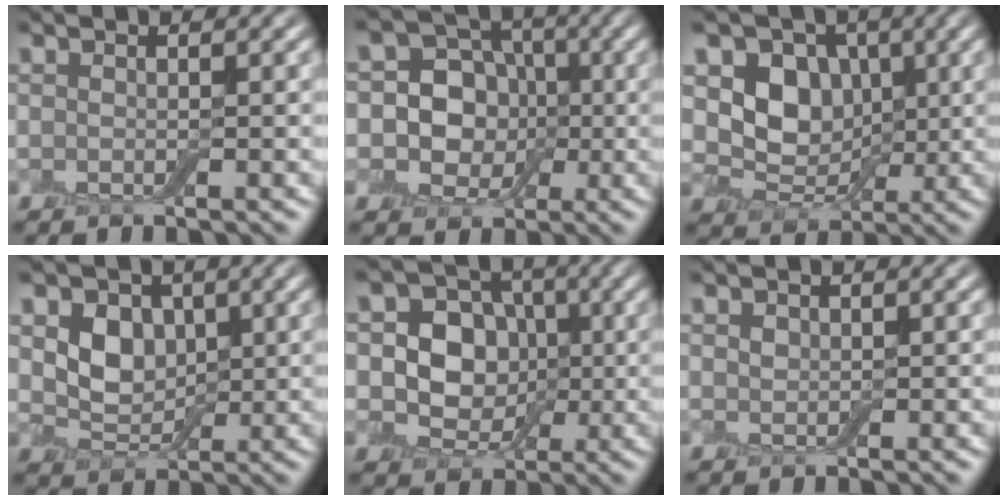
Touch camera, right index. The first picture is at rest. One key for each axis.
{"total": 7.1, "fx": -0.2, "fy": 6.3, "fz": 3.3, "tx": -0.033, "ty": 0.006, "tz": -0.026}
{"total": 5.6, "fx": 0.7, "fy": 4.8, "fz": 2.9, "tx": -0.045, "ty": -0.008, "tz": 0.001}
{"total": 3.8, "fx": 0.6, "fy": 3.1, "fz": 2.1, "tx": -0.043, "ty": -0.010, "tz": 0.005}
{"total": 6.1, "fx": -0.1, "fy": 5.3, "fz": 3.0, "tx": -0.030, "ty": -0.003, "tz": -0.017}
{"total": 0.7, "fx": 0.4, "fy": 0.5, "fz": 0.2, "tx": -0.004, "ty": -0.001, "tz": 0.011}